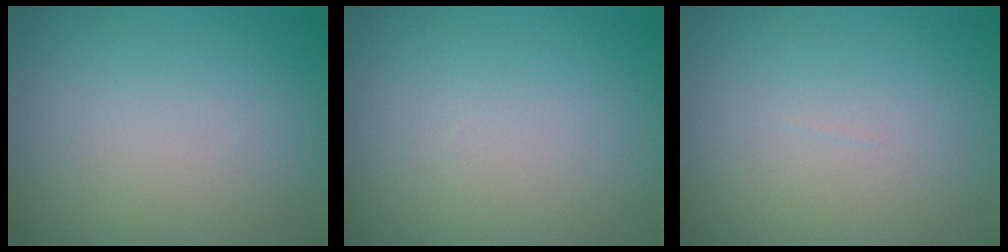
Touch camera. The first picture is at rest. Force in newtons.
{"total": 0.0}
{"total": 0.0}